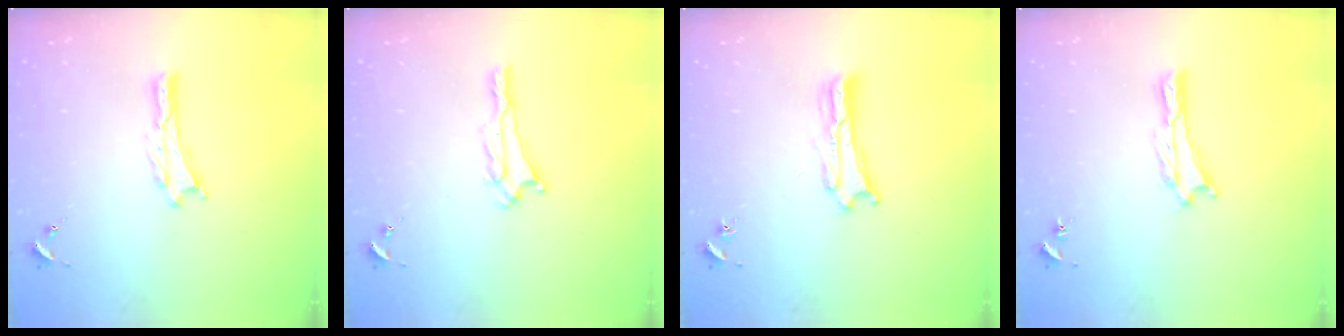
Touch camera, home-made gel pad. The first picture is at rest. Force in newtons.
{"total": 1.0, "press": 1.0, "slide": 0.1}
{"total": 1.2, "press": 1.2, "slide": 0.2}
{"total": 0.0}